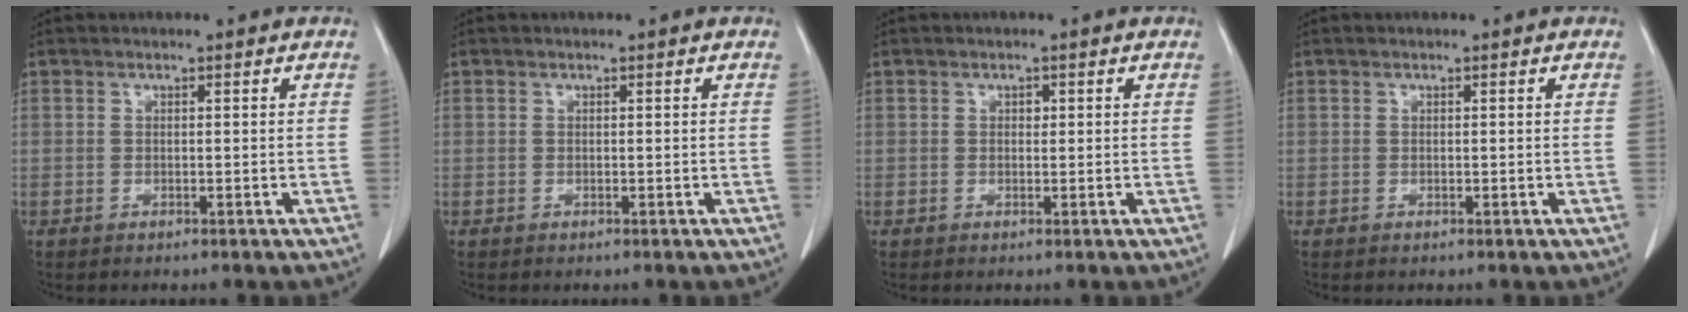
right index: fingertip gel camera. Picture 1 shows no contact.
{"total": 0.0}
{"total": 0.8, "force": [0.2, 0.6, 0.5], "torque": [-0.006, 0.001, 0.003]}
{"total": 0.0}